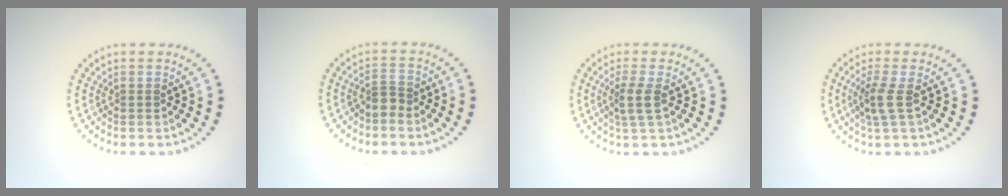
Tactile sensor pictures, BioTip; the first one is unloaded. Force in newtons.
{"total": 1.2, "press": 0.9, "slide": 0.8}
{"total": 2.1, "press": 1.7, "slide": 1.2}
{"total": 2.3, "press": 1.8, "slide": 1.4}